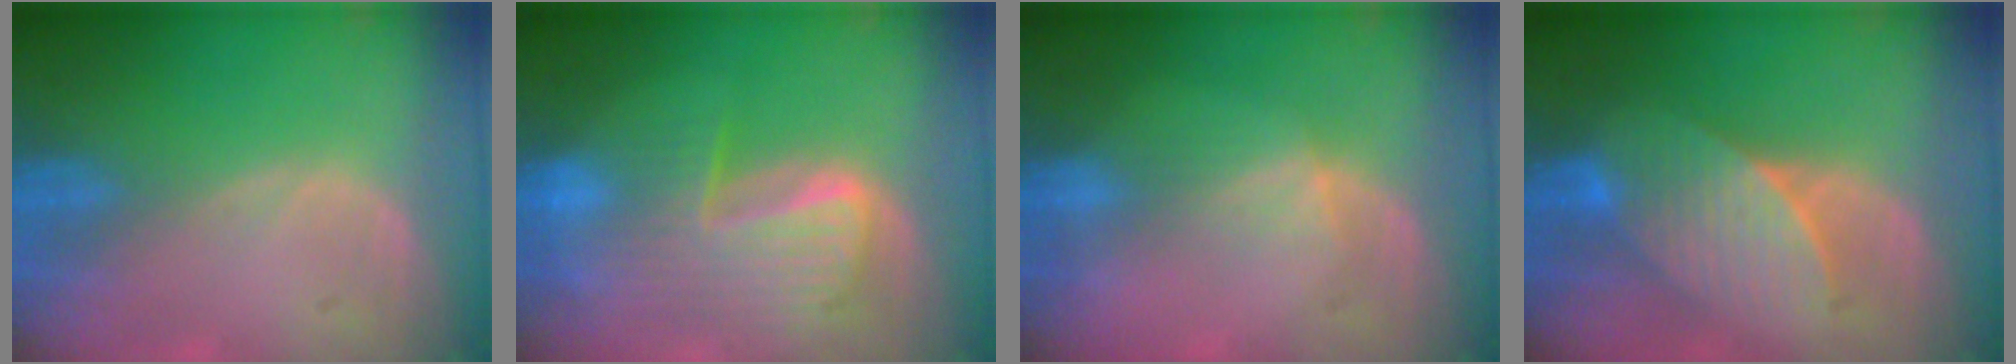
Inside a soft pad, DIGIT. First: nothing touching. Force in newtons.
{"total": 9.9, "press": 8.4, "slide": 5.1}
{"total": 2.7, "press": 2.4, "slide": 1.2}
{"total": 7.2, "press": 7.1, "slide": 1.1}